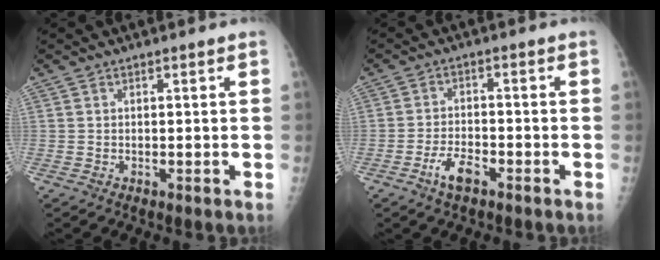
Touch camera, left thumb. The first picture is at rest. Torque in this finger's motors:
{"motor_torque": [-0.14, 0.17, 0.30, 0.27, 0.00]}